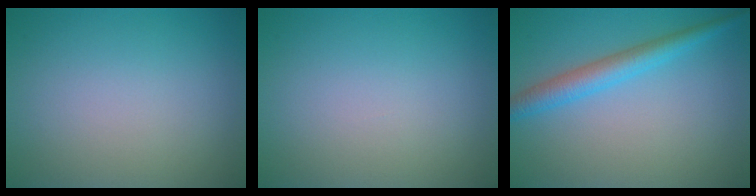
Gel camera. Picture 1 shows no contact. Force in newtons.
{"total": 0.0}
{"total": 3.3, "press": 3.3, "slide": 0.1}